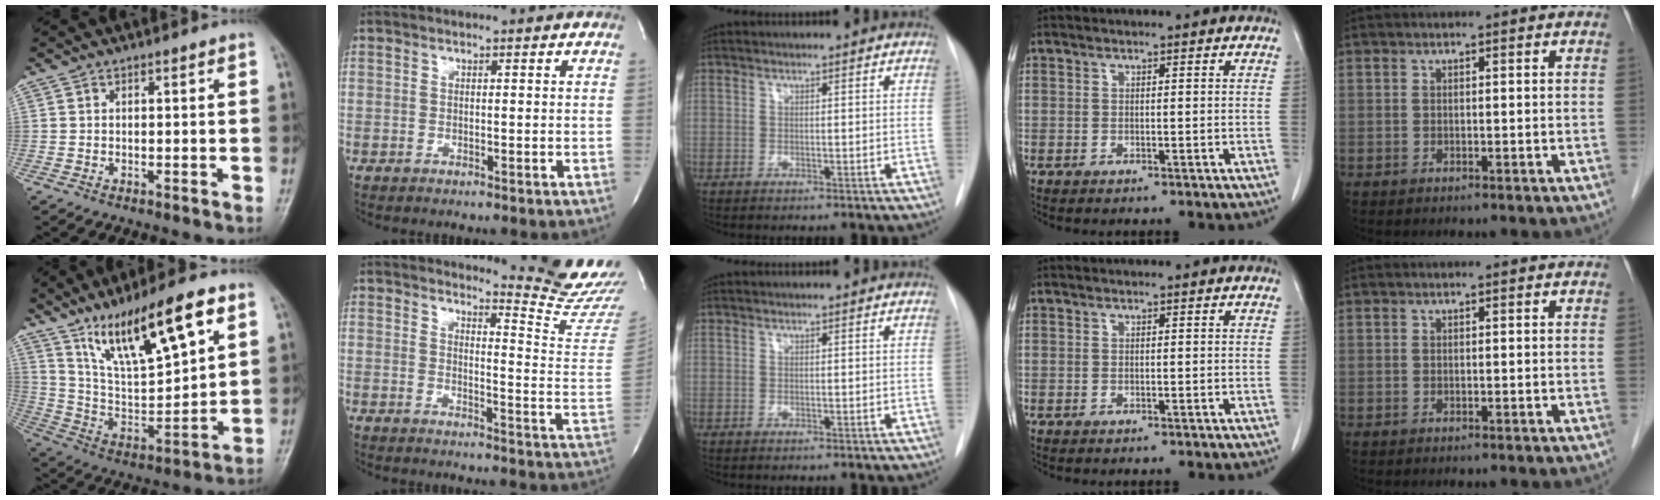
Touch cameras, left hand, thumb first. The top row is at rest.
{"thumb": {"total": 19.4, "force": [10.9, 5.5, 15.0], "torque": [-0.232, -0.035, 0.208]}, "index": {"total": 11.9, "force": [11.7, -2.2, 0.5], "torque": [-0.006, -0.148, 0.124]}}